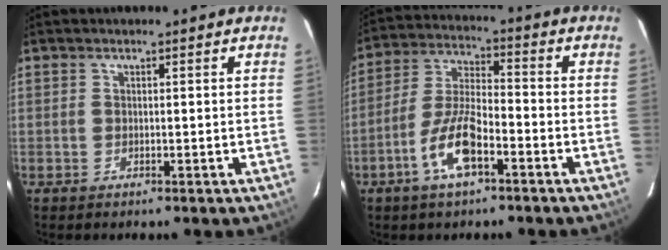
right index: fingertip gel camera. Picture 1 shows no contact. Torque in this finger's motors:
{"motor_torque": [1.65, -0.49, 0.89, 0.11]}